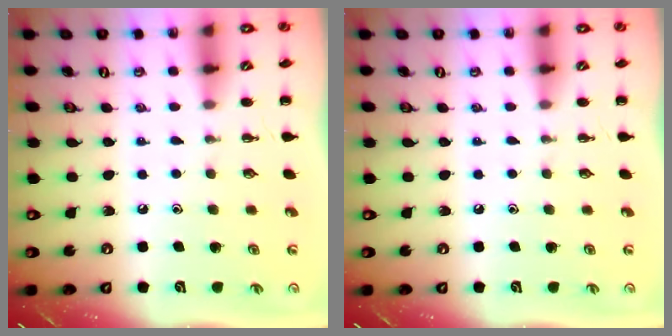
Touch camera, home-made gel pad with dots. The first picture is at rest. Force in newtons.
{"total": 0.0}